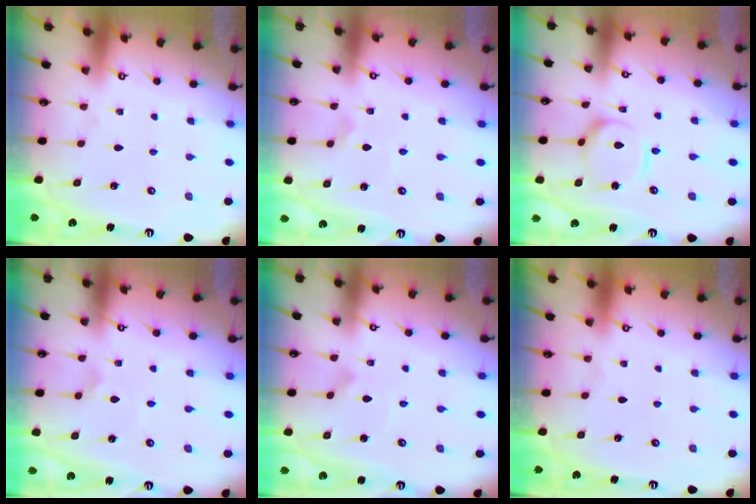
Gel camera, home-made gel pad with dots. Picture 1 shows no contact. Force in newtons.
{"total": 1.5, "press": 1.4, "slide": 0.4}
{"total": 8.5, "press": 8.5, "slide": 0.8}
{"total": 1.5, "press": 1.4, "slide": 0.4}
{"total": 1.7, "press": 1.7, "slide": 0.1}
{"total": 0.0}